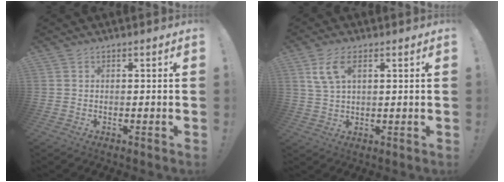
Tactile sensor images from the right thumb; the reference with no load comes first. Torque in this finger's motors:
{"motor_torque": [0.10, 0.10, 0.12, 0.13, 0.24]}